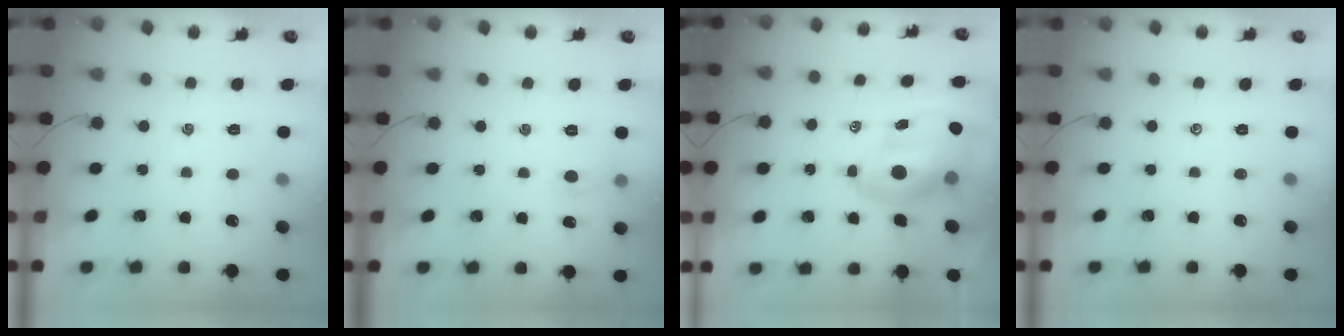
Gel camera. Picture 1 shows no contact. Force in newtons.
{"total": 4.8, "press": 4.5, "slide": 1.6}
{"total": 9.6, "press": 9.2, "slide": 2.6}
{"total": 0.0}